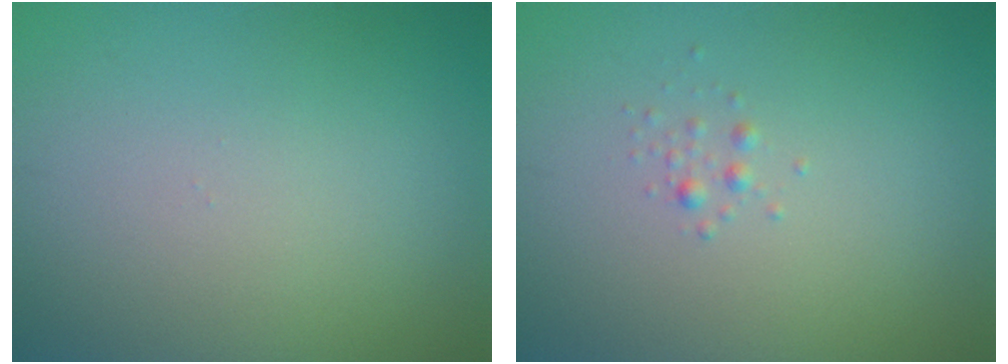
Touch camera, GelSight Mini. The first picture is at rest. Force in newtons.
{"total": 0.7, "press": 0.7, "slide": 0.0}